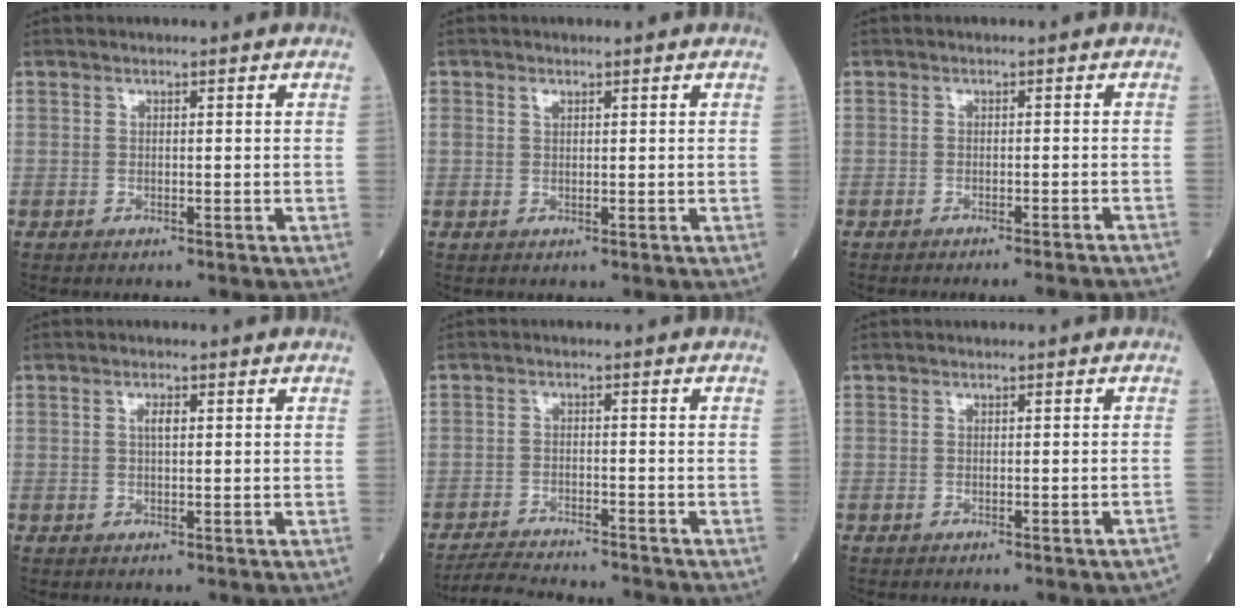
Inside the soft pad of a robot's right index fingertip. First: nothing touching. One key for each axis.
{"total": 1.4, "fx": 0.7, "fy": 0.9, "fz": 0.8, "tx": -0.018, "ty": 0.010, "tz": 0.017}
{"total": 6.2, "fx": -5.9, "fy": -0.5, "fz": 2.0, "tx": -0.013, "ty": -0.013, "tz": -0.070}
{"total": 1.4, "fx": 0.4, "fy": 0.4, "fz": 1.3, "tx": -0.026, "ty": 0.002, "tz": 0.005}
{"total": 8.1, "fx": -7.8, "fy": 0.2, "fz": 2.0, "tx": -0.035, "ty": -0.009, "tz": -0.130}
{"total": 2.3, "fx": -1.9, "fy": -0.2, "fz": 1.3, "tx": -0.010, "ty": 0.000, "tz": -0.023}